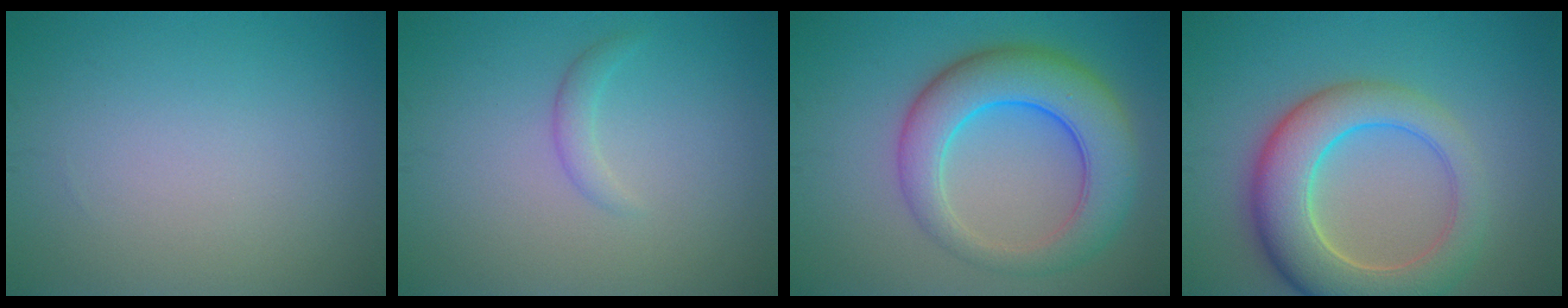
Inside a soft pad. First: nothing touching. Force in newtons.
{"total": 1.3, "press": 1.3, "slide": 0.0}
{"total": 8.2, "press": 8.2, "slide": 0.1}
{"total": 8.4, "press": 8.4, "slide": 0.8}